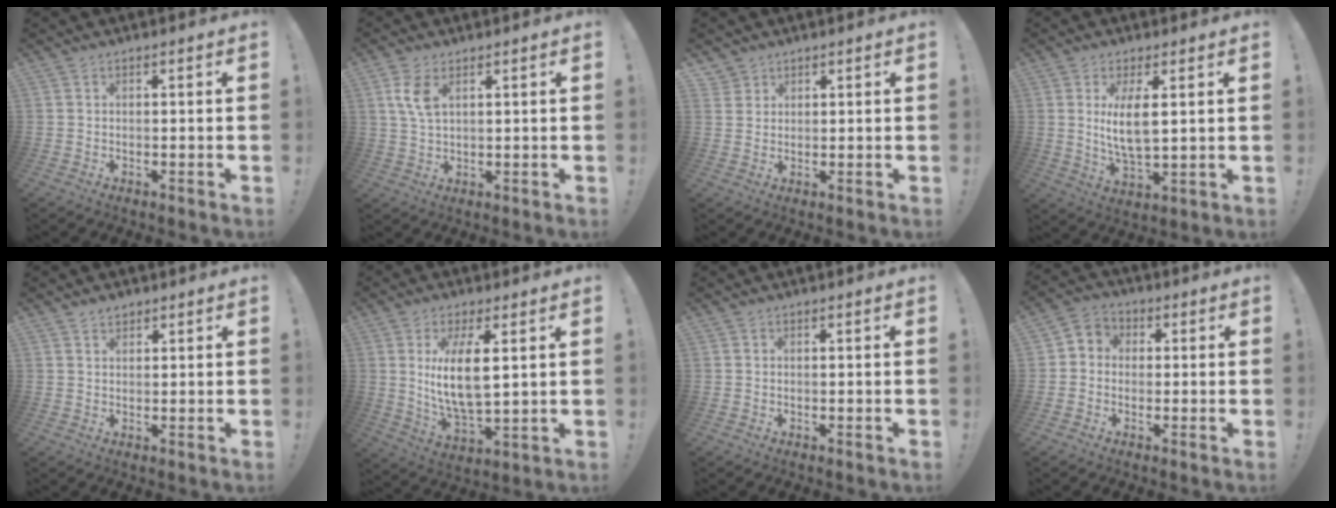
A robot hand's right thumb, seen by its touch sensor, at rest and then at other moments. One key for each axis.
{"total": 6.0, "fx": 2.6, "fy": 2.9, "fz": 4.6, "tx": -0.085, "ty": -0.008, "tz": 0.046}
{"total": 2.5, "fx": 1.9, "fy": 1.6, "fz": 0.3, "tx": -0.005, "ty": -0.013, "tz": 0.035}
{"total": 8.6, "fx": 2.2, "fy": 2.7, "fz": 7.9, "tx": -0.154, "ty": -0.018, "tz": 0.034}
{"total": 2.0, "fx": 1.7, "fy": 1.0, "fz": 0.4, "tx": 0.005, "ty": -0.012, "tz": 0.029}
{"total": 12.4, "fx": 3.1, "fy": 4.6, "fz": 11.1, "tx": -0.225, "ty": -0.022, "tz": 0.046}
{"total": 0.0}
{"total": 4.4, "fx": -1.6, "fy": 3.8, "fz": 1.7, "tx": -0.027, "ty": 0.020, "tz": -0.026}